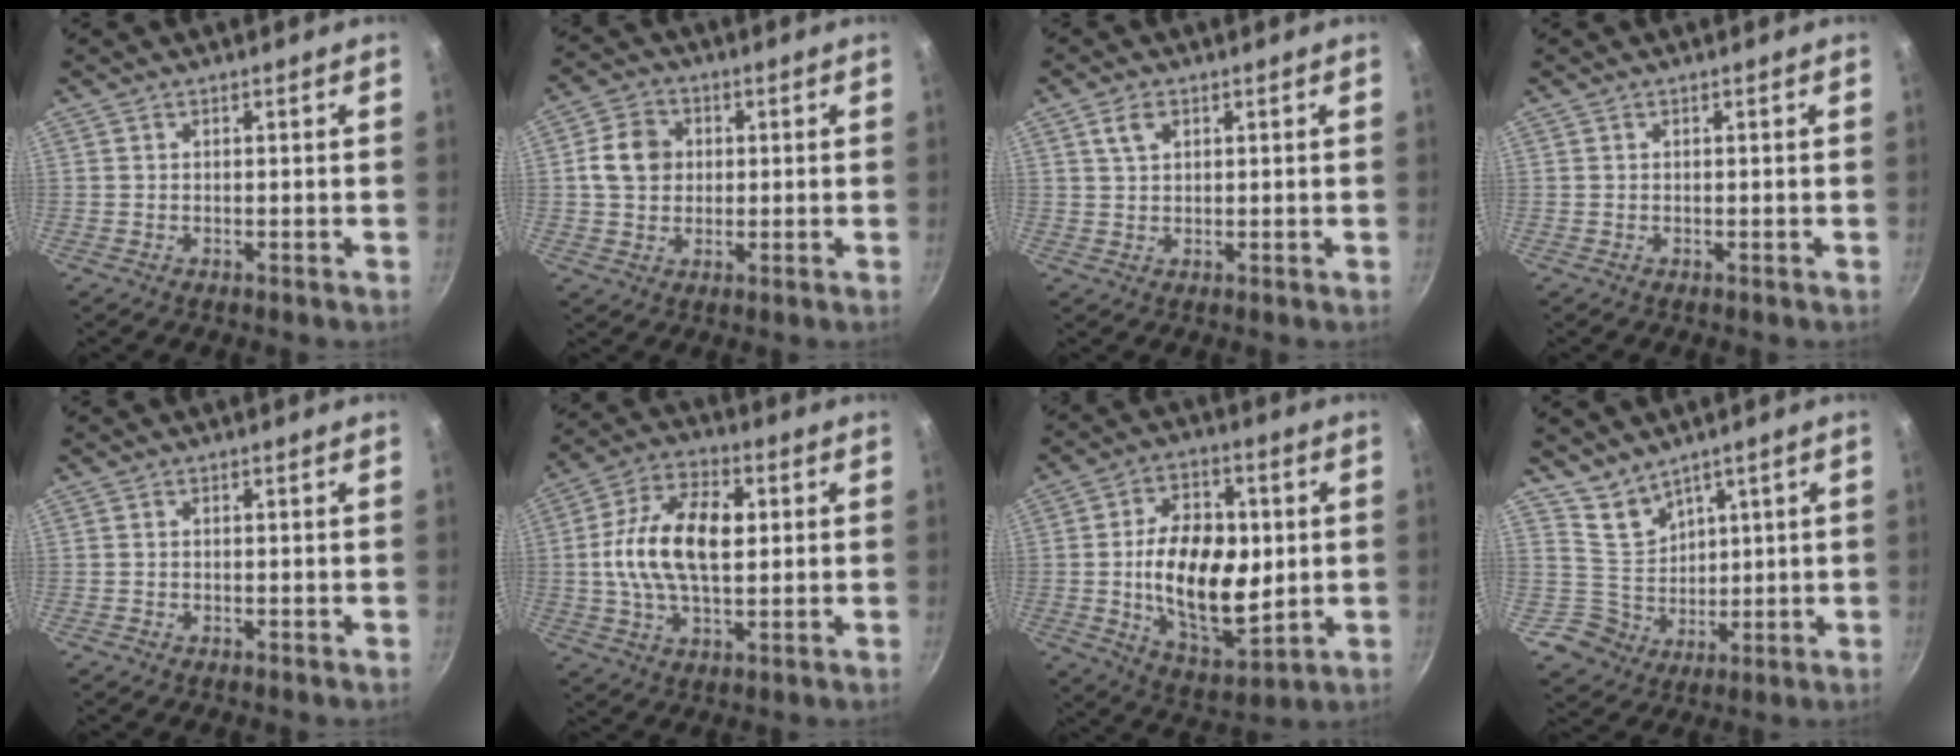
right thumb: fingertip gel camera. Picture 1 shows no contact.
{"total": 7.7, "force": [1.0, 6.5, 4.1], "torque": [-0.051, 0.009, 0.007]}
{"total": 3.3, "force": [1.4, 2.3, 1.9], "torque": [-0.026, 0.000, 0.028]}
{"total": 0.0}
{"total": 0.0}
{"total": 15.7, "force": [1.5, 8.9, 12.9], "torque": [-0.220, 0.018, 0.015]}
{"total": 19.3, "force": [-0.3, 11.4, 15.5], "torque": [-0.225, -0.007, 0.004]}
{"total": 7.1, "force": [4.6, 5.3, 0.1], "torque": [0.025, -0.035, 0.100]}